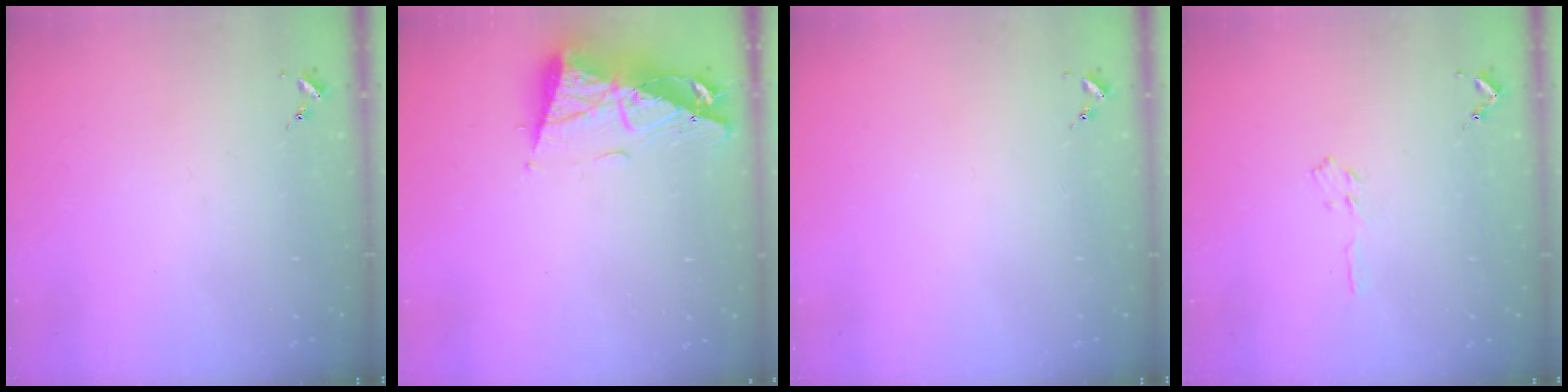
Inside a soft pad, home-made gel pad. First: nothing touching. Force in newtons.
{"total": 11.0, "press": 10.9, "slide": 1.3}
{"total": 0.0}
{"total": 3.2, "press": 3.1, "slide": 0.4}